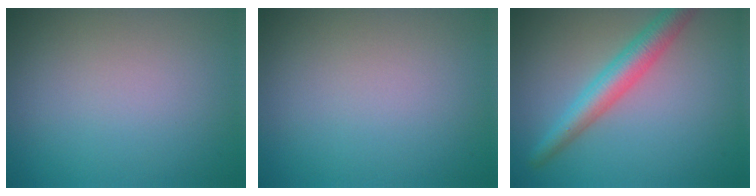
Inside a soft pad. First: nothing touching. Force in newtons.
{"total": 0.0}
{"total": 4.2, "press": 4.2, "slide": 0.1}